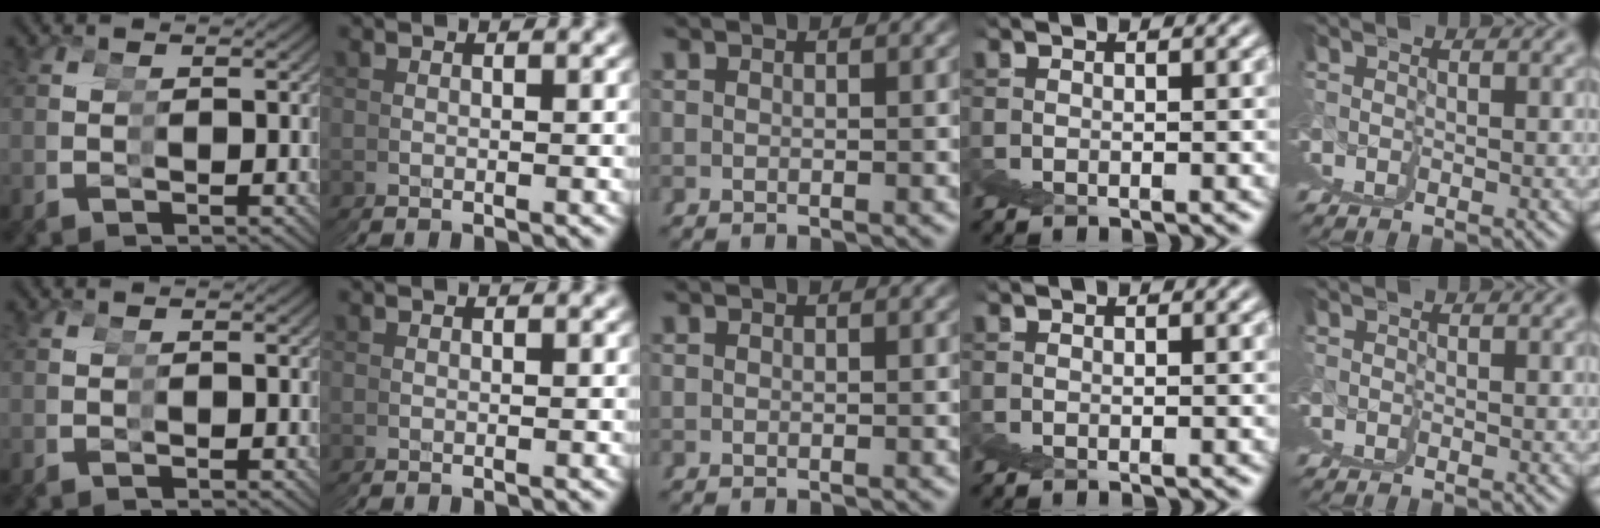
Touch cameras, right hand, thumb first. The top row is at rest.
{}